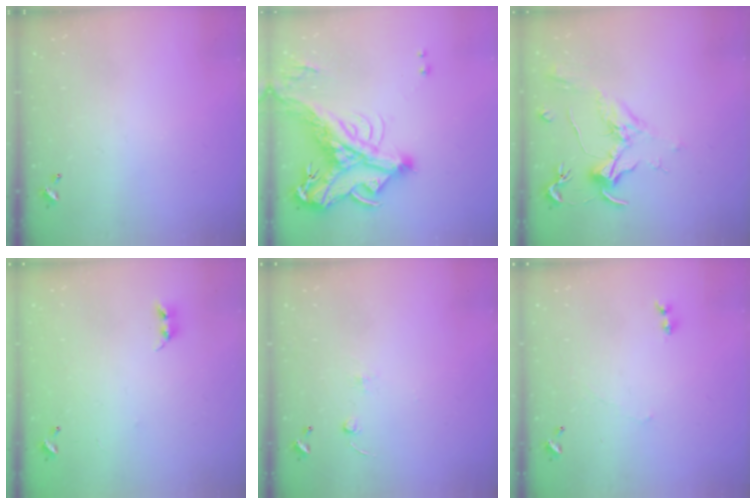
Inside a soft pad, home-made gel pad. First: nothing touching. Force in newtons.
{"total": 12.9, "press": 12.6, "slide": 3.0}
{"total": 1.9, "press": 1.7, "slide": 0.9}
{"total": 7.8, "press": 7.8, "slide": 0.4}
{"total": 2.5, "press": 2.4, "slide": 0.8}
{"total": 0.7, "press": 0.1, "slide": 0.7}